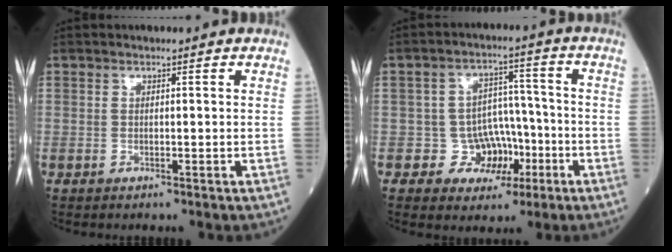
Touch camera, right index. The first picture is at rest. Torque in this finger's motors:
{"motor_torque": [0.18, -0.16, 0.06, 0.00]}